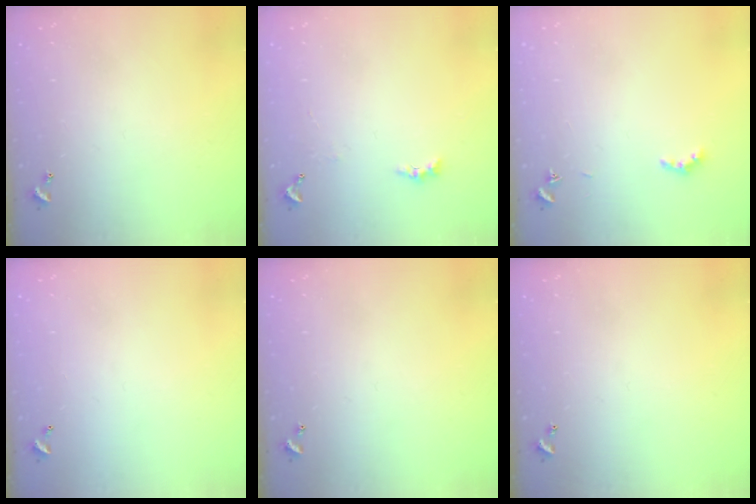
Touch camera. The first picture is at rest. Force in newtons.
{"total": 2.0, "press": 1.9, "slide": 0.6}
{"total": 3.5, "press": 3.4, "slide": 1.0}
{"total": 2.9, "press": 2.9, "slide": 0.1}
{"total": 0.0}
{"total": 0.0}